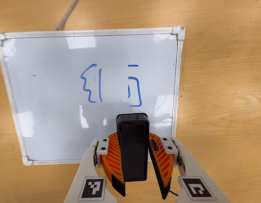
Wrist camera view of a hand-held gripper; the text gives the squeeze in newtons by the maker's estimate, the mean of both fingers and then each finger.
{"total": 8.8, "left": 9.2, "right": 8.3}